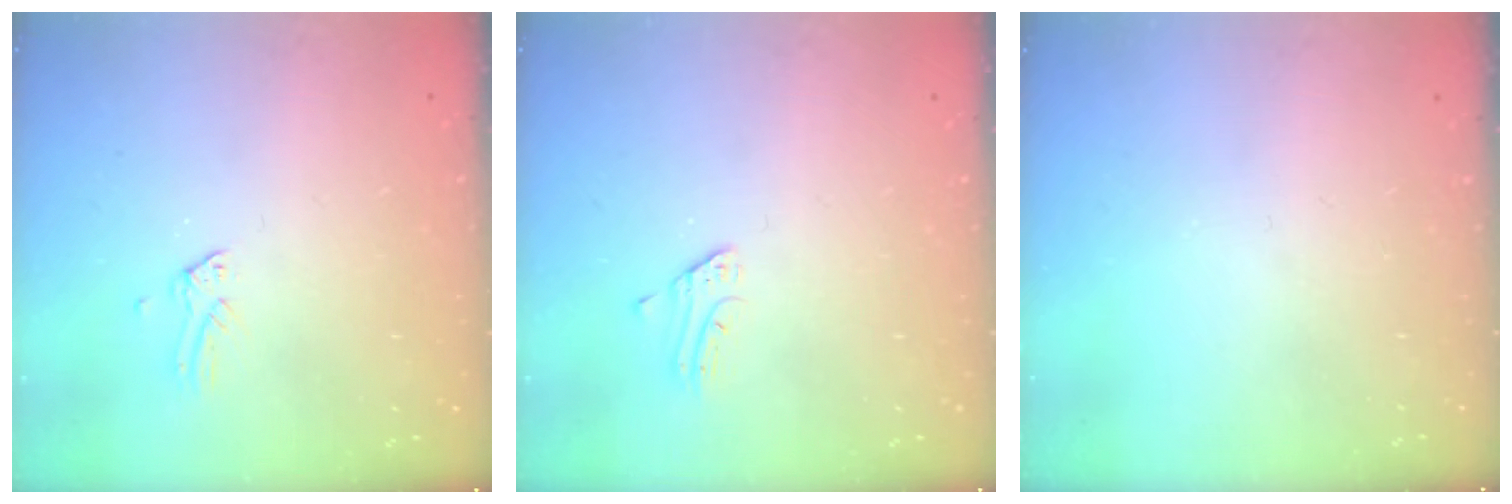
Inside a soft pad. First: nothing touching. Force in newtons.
{"total": 2.2, "press": 2.2, "slide": 0.2}
{"total": 0.0}